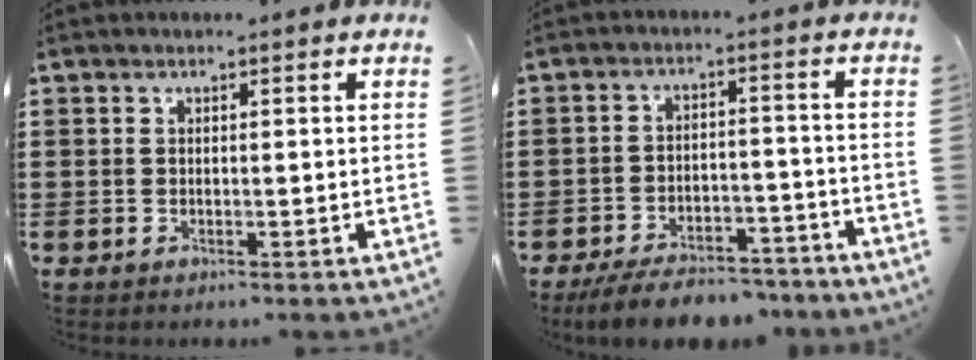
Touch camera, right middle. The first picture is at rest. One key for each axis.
{"total": 6.0, "fx": -5.7, "fy": 1.1, "fz": 1.7, "tx": -0.027, "ty": 0.013, "tz": -0.109}